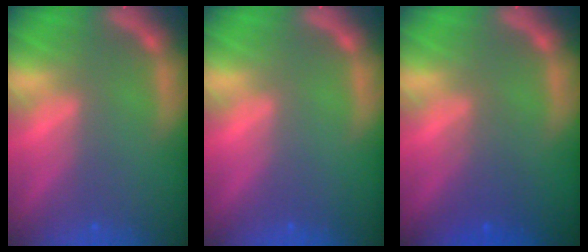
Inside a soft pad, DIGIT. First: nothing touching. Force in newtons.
{"total": 0.0}
{"total": 2.5}